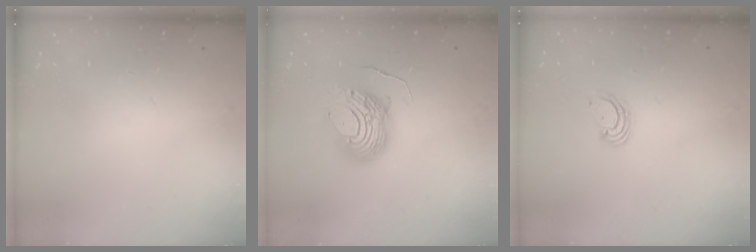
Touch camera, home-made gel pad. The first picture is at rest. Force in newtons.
{"total": 12.3, "press": 12.3, "slide": 1.1}
{"total": 3.3, "press": 3.3, "slide": 0.3}